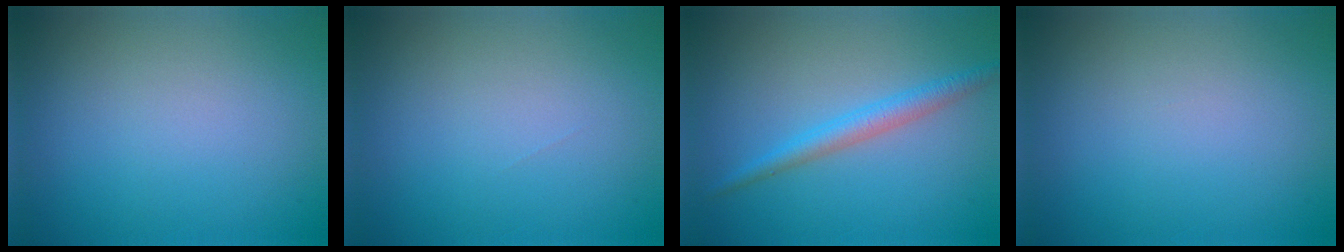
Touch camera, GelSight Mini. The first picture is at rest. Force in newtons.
{"total": 0.0}
{"total": 2.5, "press": 2.5, "slide": 0.0}
{"total": 0.0}